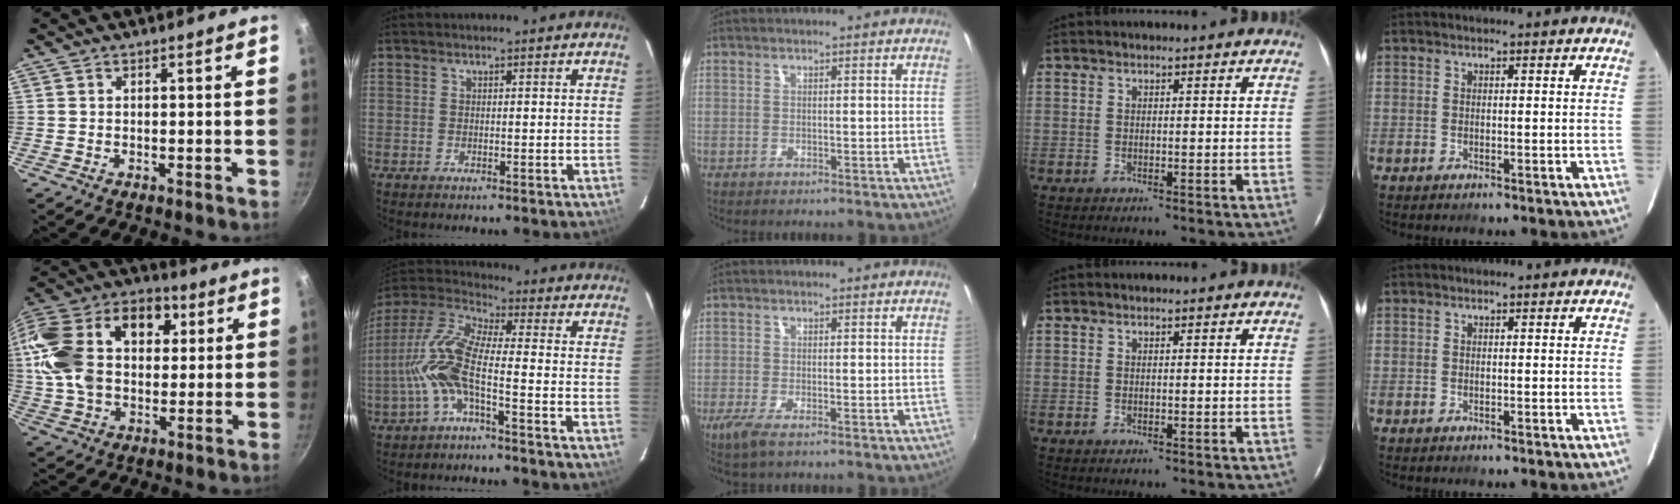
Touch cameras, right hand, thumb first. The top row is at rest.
{"thumb": {"total": 26.0, "force": [5.1, 18.0, 18.1], "torque": [-0.343, 0.039, 0.078]}, "index": {"total": 10.8, "force": [-3.2, 1.9, 10.1], "torque": [-0.227, 0.009, -0.068]}, "middle": {"total": 3.9, "force": [-2.4, 0.5, 3.0], "torque": [-0.067, -0.015, -0.045]}}